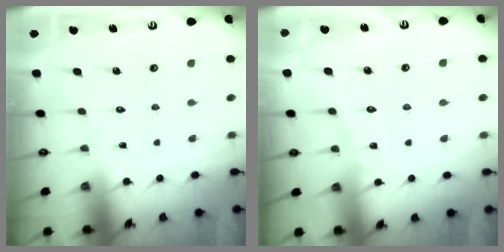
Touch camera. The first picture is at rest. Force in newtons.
{"total": 4.5, "press": 4.5, "slide": 0.4}